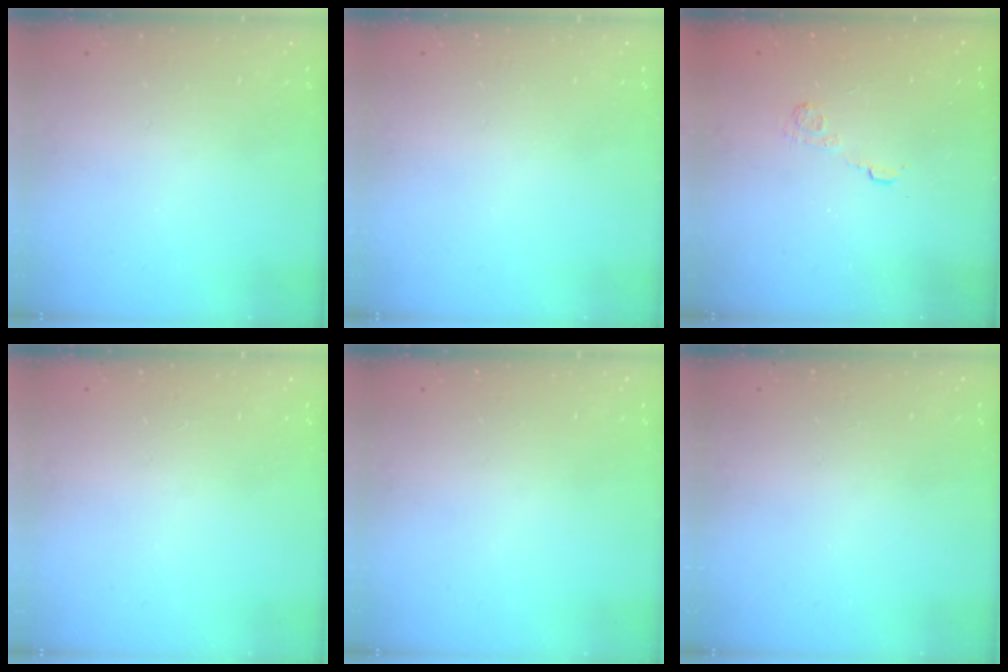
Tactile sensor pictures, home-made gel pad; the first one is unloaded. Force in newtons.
{"total": 0.0}
{"total": 2.7, "press": 2.3, "slide": 1.4}
{"total": 0.0}
{"total": 0.0}
{"total": 0.0}